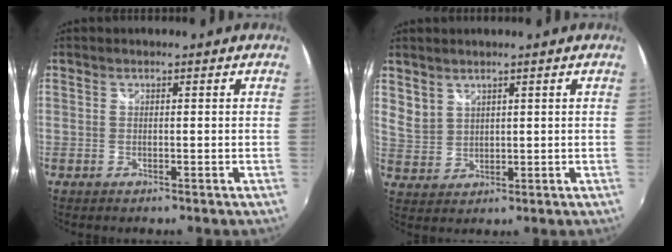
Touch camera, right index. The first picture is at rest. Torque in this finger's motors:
{"motor_torque": [-0.76, 1.05, 0.00, 0.00]}